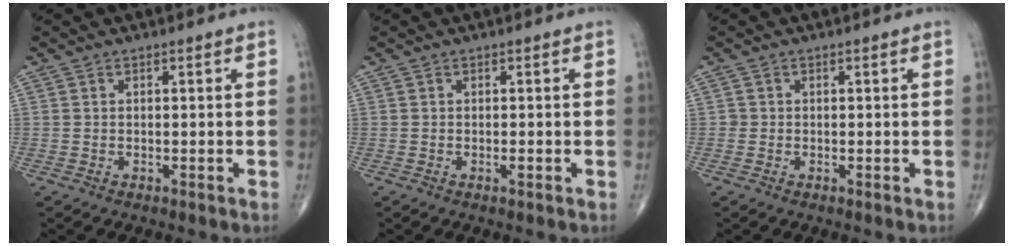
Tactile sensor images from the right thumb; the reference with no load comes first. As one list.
[{"total": 0.6, "force": [-0.2, 0.1, 0.5], "torque": [-0.010, -0.001, -0.003]}, {"total": 0.7, "force": [-0.1, 0.7, 0.0], "torque": [0.004, 0.004, -0.003]}]